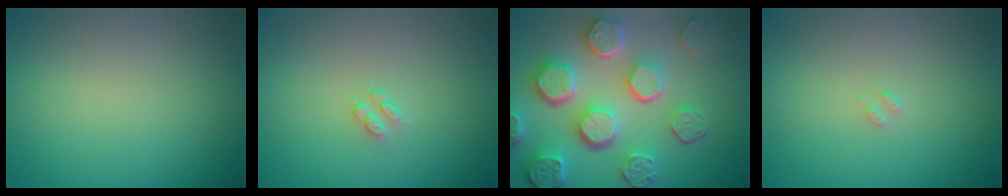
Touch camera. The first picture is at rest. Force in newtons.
{"total": 0.9, "press": 0.6, "slide": 0.7}
{"total": 8.5, "press": 6.2, "slide": 5.7}
{"total": 0.6, "press": 0.6, "slide": 0.2}